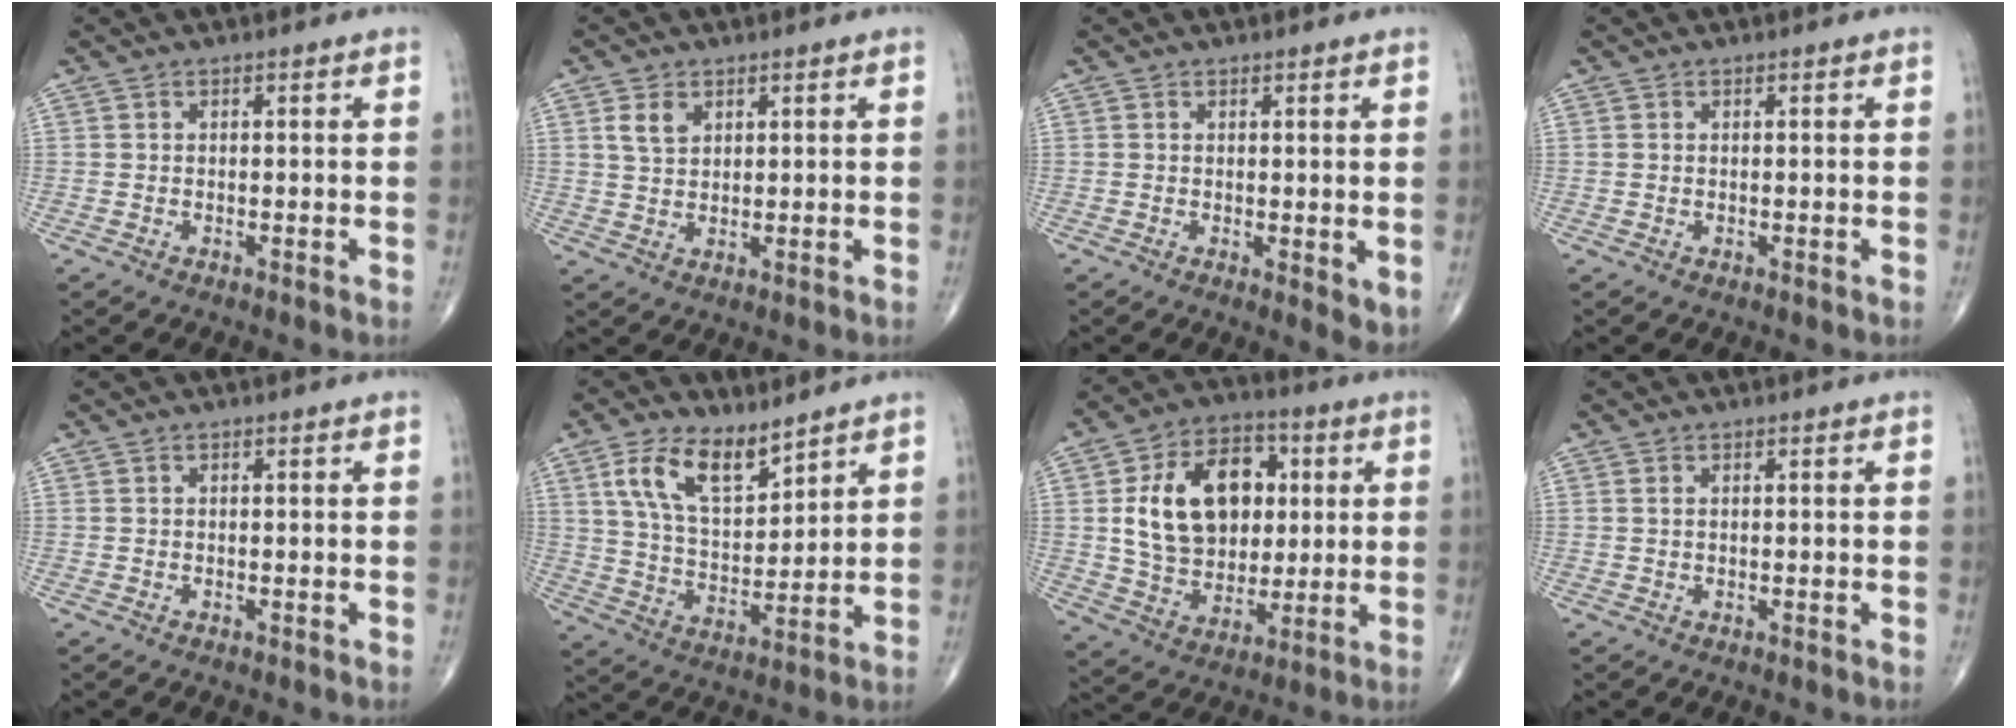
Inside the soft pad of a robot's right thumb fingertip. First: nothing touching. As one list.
[{"total": 3.9, "force": [1.8, 2.5, 2.3], "torque": [-0.036, -0.006, 0.039]}, {"total": 3.4, "force": [0.1, 1.3, 3.2], "torque": [-0.046, -0.013, 0.004]}, {"total": 0.0}, {"total": 0.0}, {"total": 12.2, "force": [7.4, 5.8, 7.7], "torque": [-0.125, -0.040, 0.149]}, {"total": 19.4, "force": [3.4, 13.8, 13.2], "torque": [-0.182, 0.006, 0.064]}, {"total": 0.5, "force": [0.1, 0.3, 0.4], "torque": [-0.011, 0.005, 0.003]}]